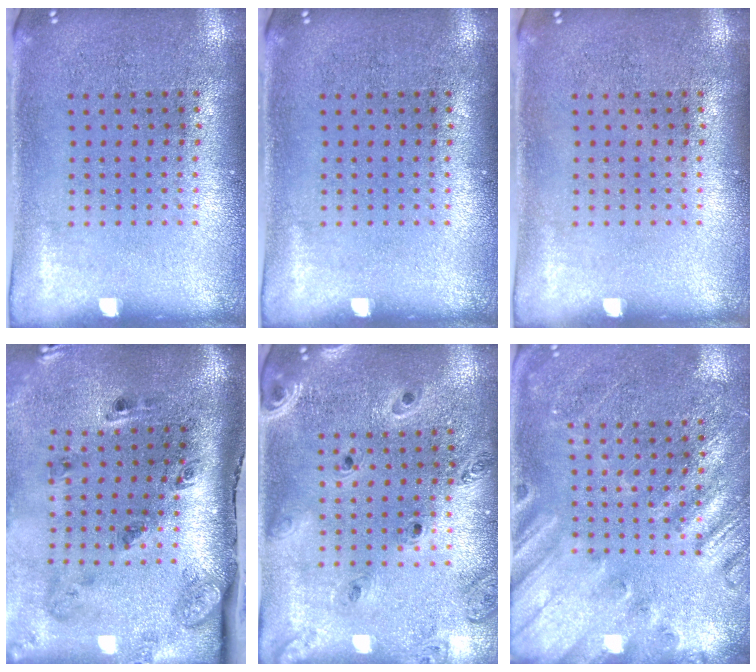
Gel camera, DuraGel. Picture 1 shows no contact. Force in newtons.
{"total": 0.0}
{"total": 0.0}
{"total": 3.2, "press": 2.0, "slide": 2.5}
{"total": 1.3, "press": 1.3, "slide": 0.2}
{"total": 2.3, "press": 2.2, "slide": 0.6}